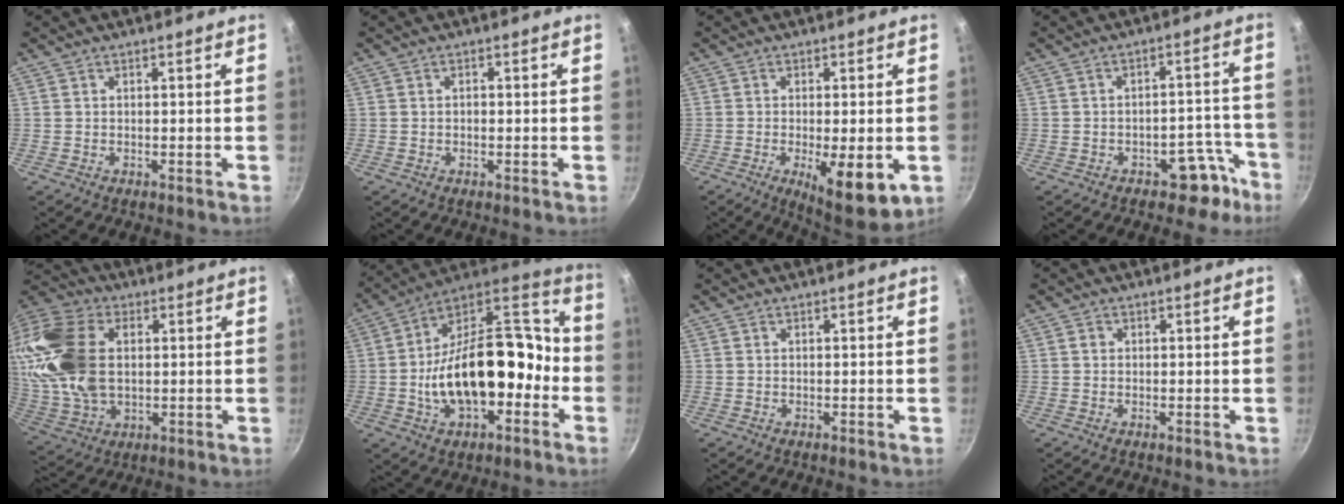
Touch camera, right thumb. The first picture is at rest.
{"total": 0.8, "force": [-0.1, 0.5, 0.6], "torque": [-0.011, 0.003, 0.000]}
{"total": 11.4, "force": [-3.4, 3.8, 10.2], "torque": [-0.143, -0.020, -0.040]}
{"total": 7.1, "force": [-4.7, 4.0, 3.4], "torque": [-0.013, 0.056, -0.062]}
{"total": 27.0, "force": [4.7, 17.3, 20.1], "torque": [-0.491, 0.027, 0.096]}
{"total": 25.1, "force": [-4.0, 13.1, 21.0], "torque": [-0.324, 0.043, -0.063]}
{"total": 0.0}
{"total": 0.9, "force": [0.1, 0.8, 0.4], "torque": [-0.003, 0.002, 0.001]}